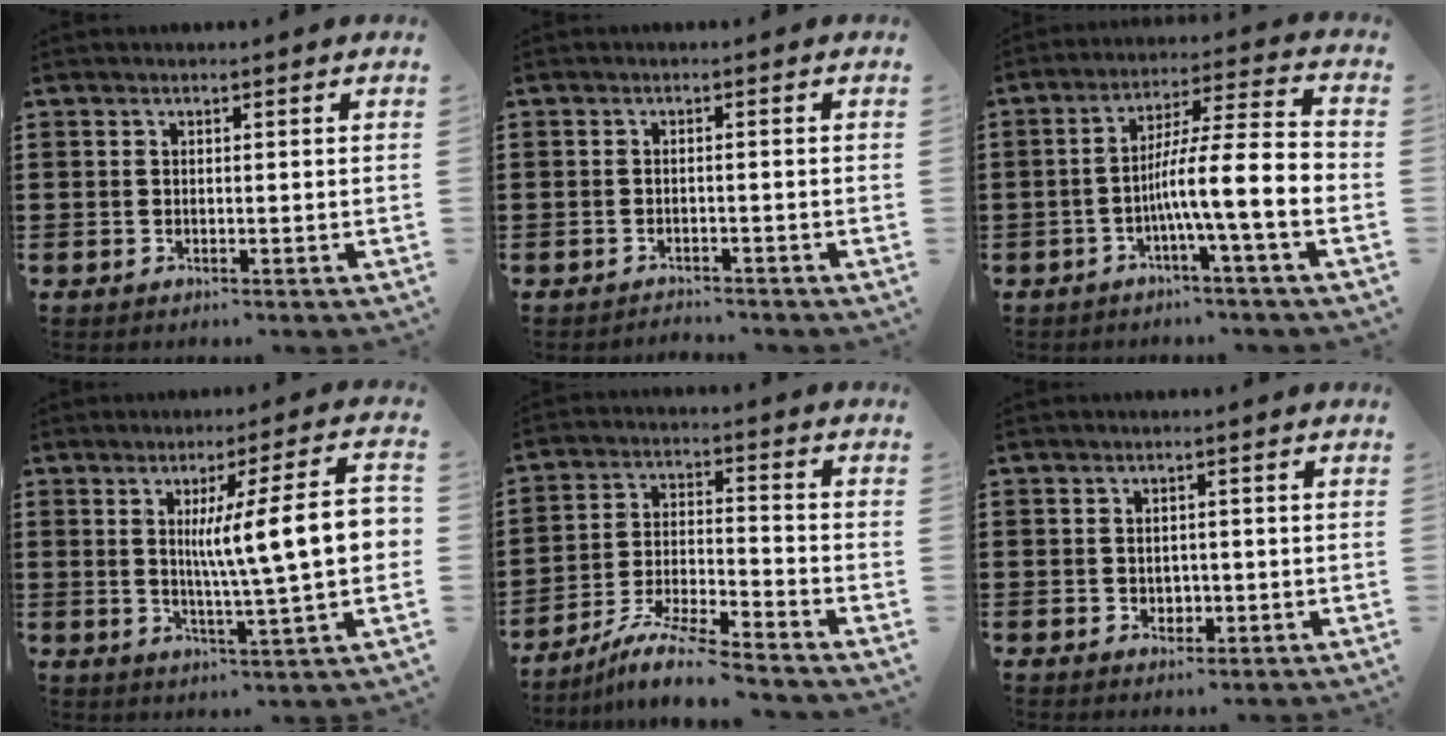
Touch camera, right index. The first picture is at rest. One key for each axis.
{"total": 1.2, "fx": -1.2, "fy": 0.0, "fz": 0.1, "tx": -0.006, "ty": 0.001, "tz": -0.025}
{"total": 10.1, "fx": -2.8, "fy": 1.2, "fz": 9.6, "tx": -0.167, "ty": -0.006, "tz": -0.053}
{"total": 12.4, "fx": 1.3, "fy": 1.3, "fz": 12.3, "tx": -0.202, "ty": -0.002, "tz": 0.016}
{"total": 8.0, "fx": -7.2, "fy": 0.1, "fz": 3.4, "tx": -0.074, "ty": -0.001, "tz": -0.144}
{"total": 1.5, "fx": -0.3, "fy": 1.4, "fz": 0.6, "tx": -0.014, "ty": 0.006, "tz": -0.008}